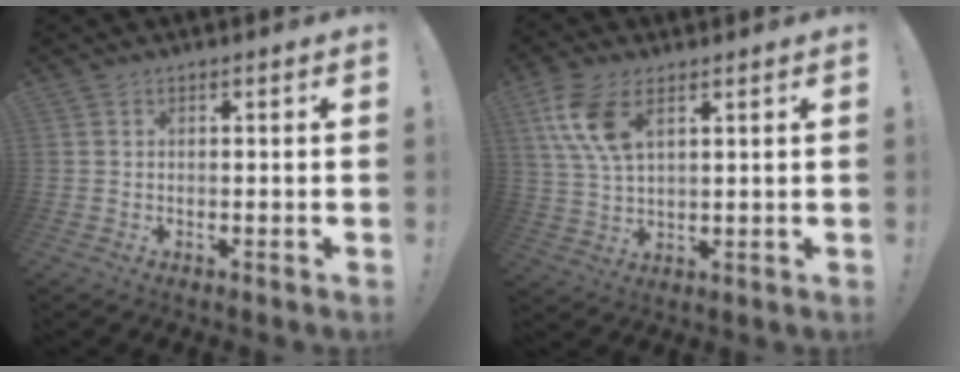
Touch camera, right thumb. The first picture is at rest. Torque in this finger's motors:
{"motor_torque": [0.88, 2.41, 0.89, 0.27, 0.11]}